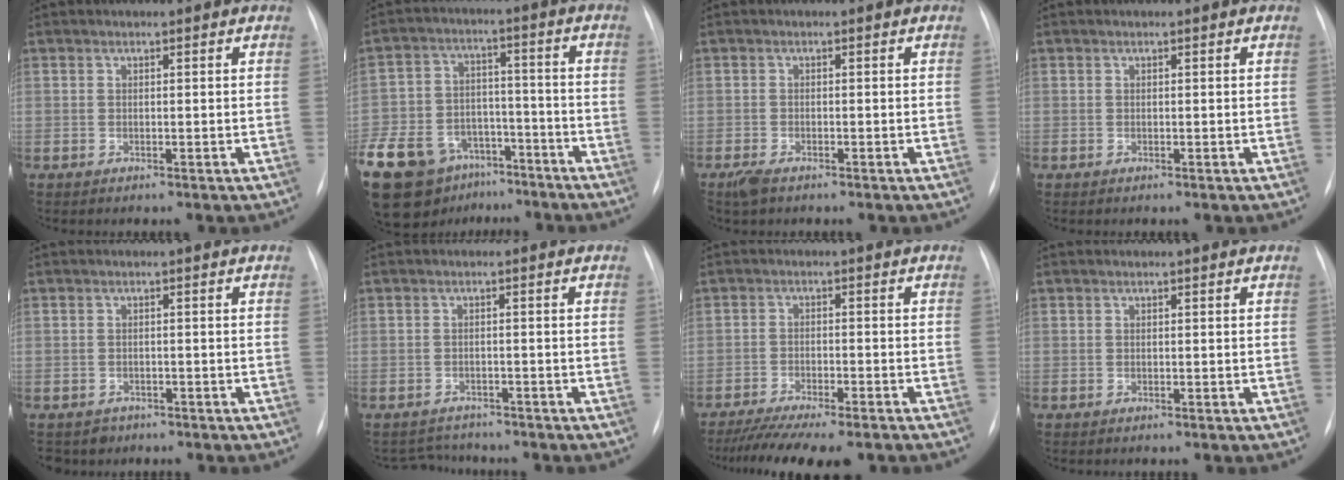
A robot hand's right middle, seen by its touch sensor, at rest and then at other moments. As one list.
[{"total": 22.6, "force": [-14.9, 13.4, 10.3], "torque": [-0.299, -0.005, -0.248]}, {"total": 2.3, "force": [-1.6, 0.9, 1.4], "torque": [-0.034, -0.005, -0.026]}, {"total": 0.0}, {"total": 2.8, "force": [-2.0, 2.0, -0.3], "torque": [0.004, 0.002, -0.030]}, {"total": 3.3, "force": [-3.2, 0.9, -0.6], "torque": [0.002, -0.004, -0.047]}, {"total": 12.5, "force": [-10.5, 2.0, 6.5], "torque": [-0.101, -0.014, -0.154]}, {"total": 0.0}]